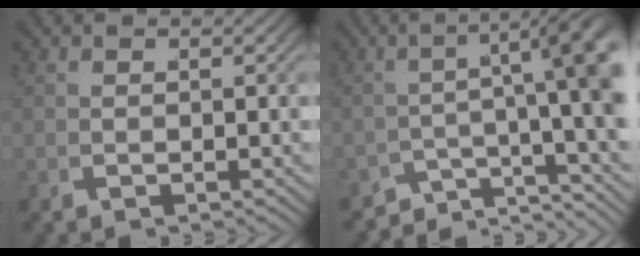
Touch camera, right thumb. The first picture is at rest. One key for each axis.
{"total": 7.6, "fx": -2.4, "fy": 2.9, "fz": 6.6, "tx": -0.091, "ty": -0.014, "tz": -0.036}